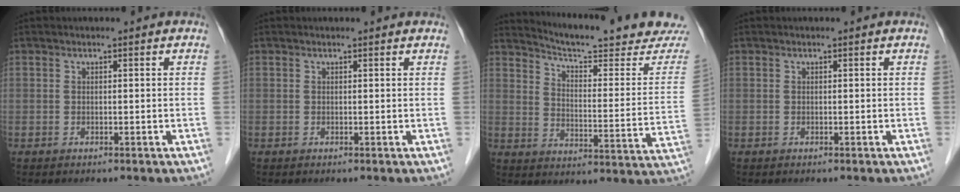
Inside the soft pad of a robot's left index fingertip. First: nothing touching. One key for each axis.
{"total": 1.5, "fx": 1.4, "fy": 0.3, "fz": 0.3, "tx": -0.014, "ty": 0.015, "tz": 0.010}
{"total": 20.7, "fx": 19.7, "fy": 0.5, "fz": 6.2, "tx": -0.091, "ty": -0.094, "tz": 0.245}
{"total": 0.0}